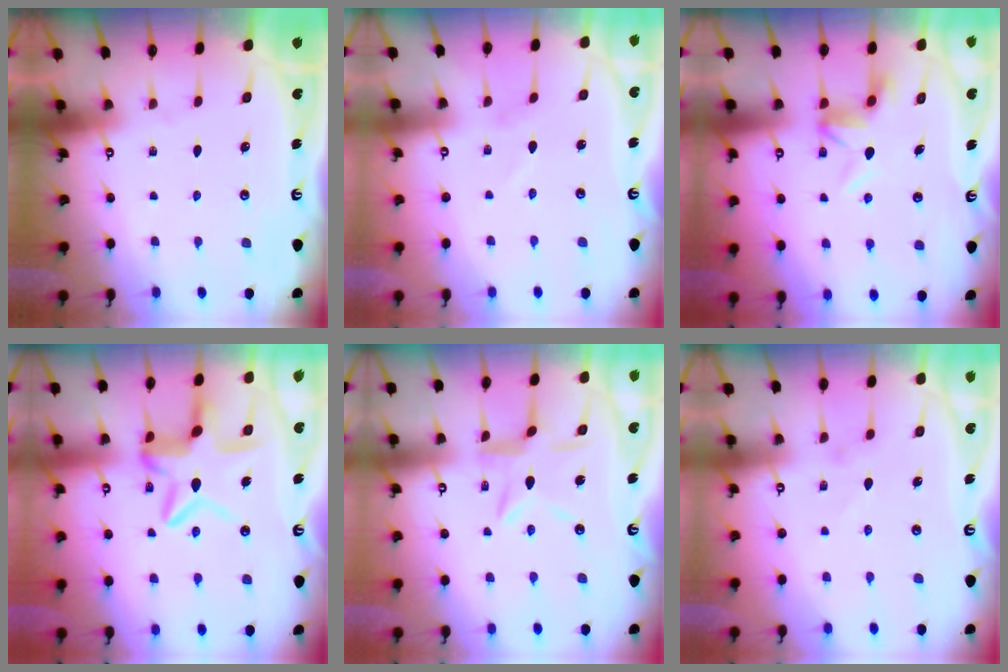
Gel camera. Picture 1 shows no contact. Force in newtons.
{"total": 1.1, "press": 1.1, "slide": 0.1}
{"total": 5.5, "press": 5.3, "slide": 1.2}
{"total": 12.0, "press": 12.0, "slide": 1.1}
{"total": 8.8, "press": 8.7, "slide": 0.9}
{"total": 0.0}